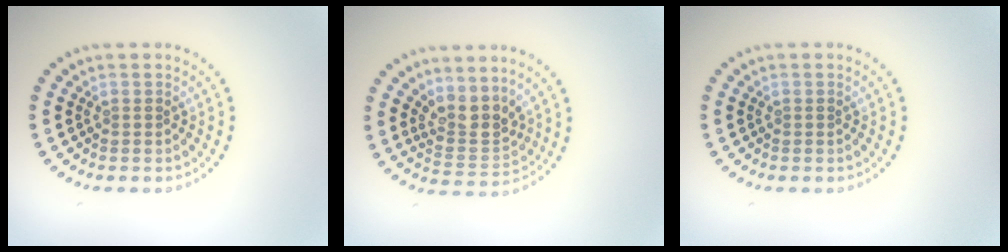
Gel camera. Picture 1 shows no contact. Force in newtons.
{"total": 3.2, "press": 2.5, "slide": 2.0}
{"total": 0.0}